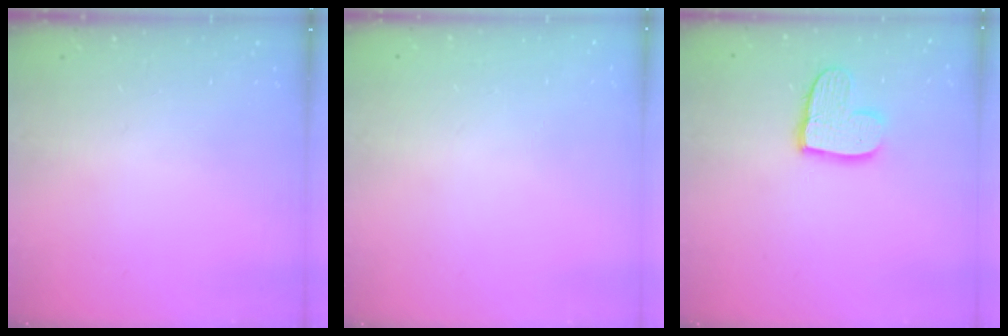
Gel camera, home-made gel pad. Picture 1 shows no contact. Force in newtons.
{"total": 0.0}
{"total": 10.6, "press": 10.6, "slide": 0.8}